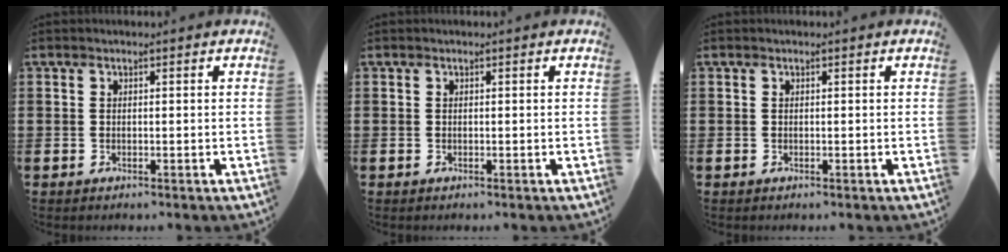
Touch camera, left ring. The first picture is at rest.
{"total": 0.0}
{"total": 0.0}